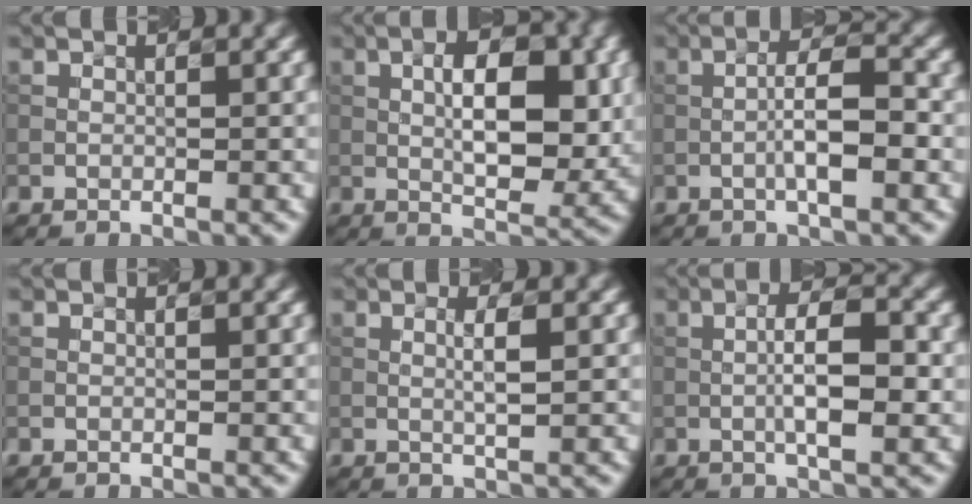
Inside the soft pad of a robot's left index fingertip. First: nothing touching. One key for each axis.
{"total": 7.1, "fx": 0.7, "fy": 3.0, "fz": 6.4, "tx": -0.096, "ty": -0.001, "tz": 0.012}
{"total": 4.4, "fx": -1.0, "fy": 0.9, "fz": 4.2, "tx": -0.074, "ty": 0.010, "tz": -0.021}
{"total": 0.0}
{"total": 1.9, "fx": 0.2, "fy": 0.3, "fz": 1.9, "tx": -0.034, "ty": 0.006, "tz": 0.001}
{"total": 5.2, "fx": -0.4, "fy": 1.3, "fz": 5.0, "tx": -0.090, "ty": 0.008, "tz": -0.011}